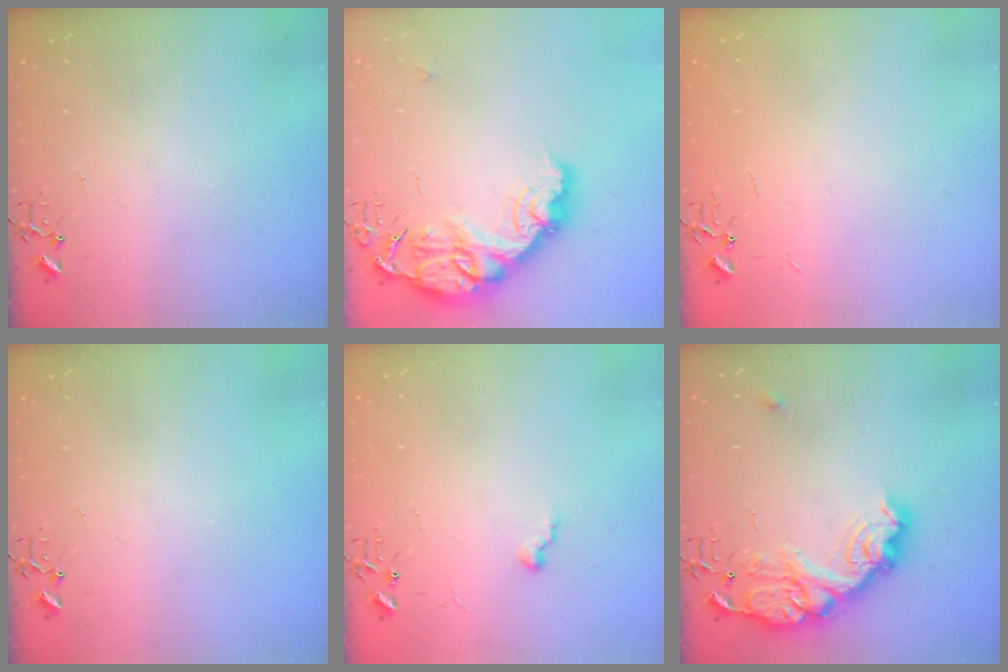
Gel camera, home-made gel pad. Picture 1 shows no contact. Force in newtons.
{"total": 18.2, "press": 18.2, "slide": 1.3}
{"total": 1.8, "press": 1.8, "slide": 0.2}
{"total": 0.0}
{"total": 5.3, "press": 5.3, "slide": 0.5}
{"total": 18.7, "press": 18.7, "slide": 1.3}